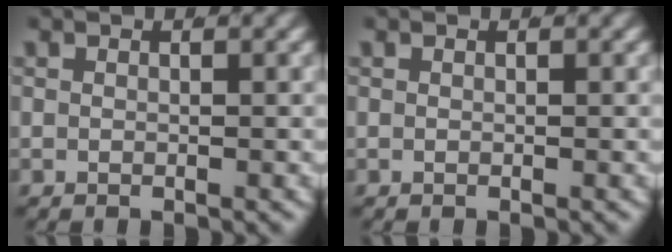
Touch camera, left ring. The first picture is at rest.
{"total": 0.0}